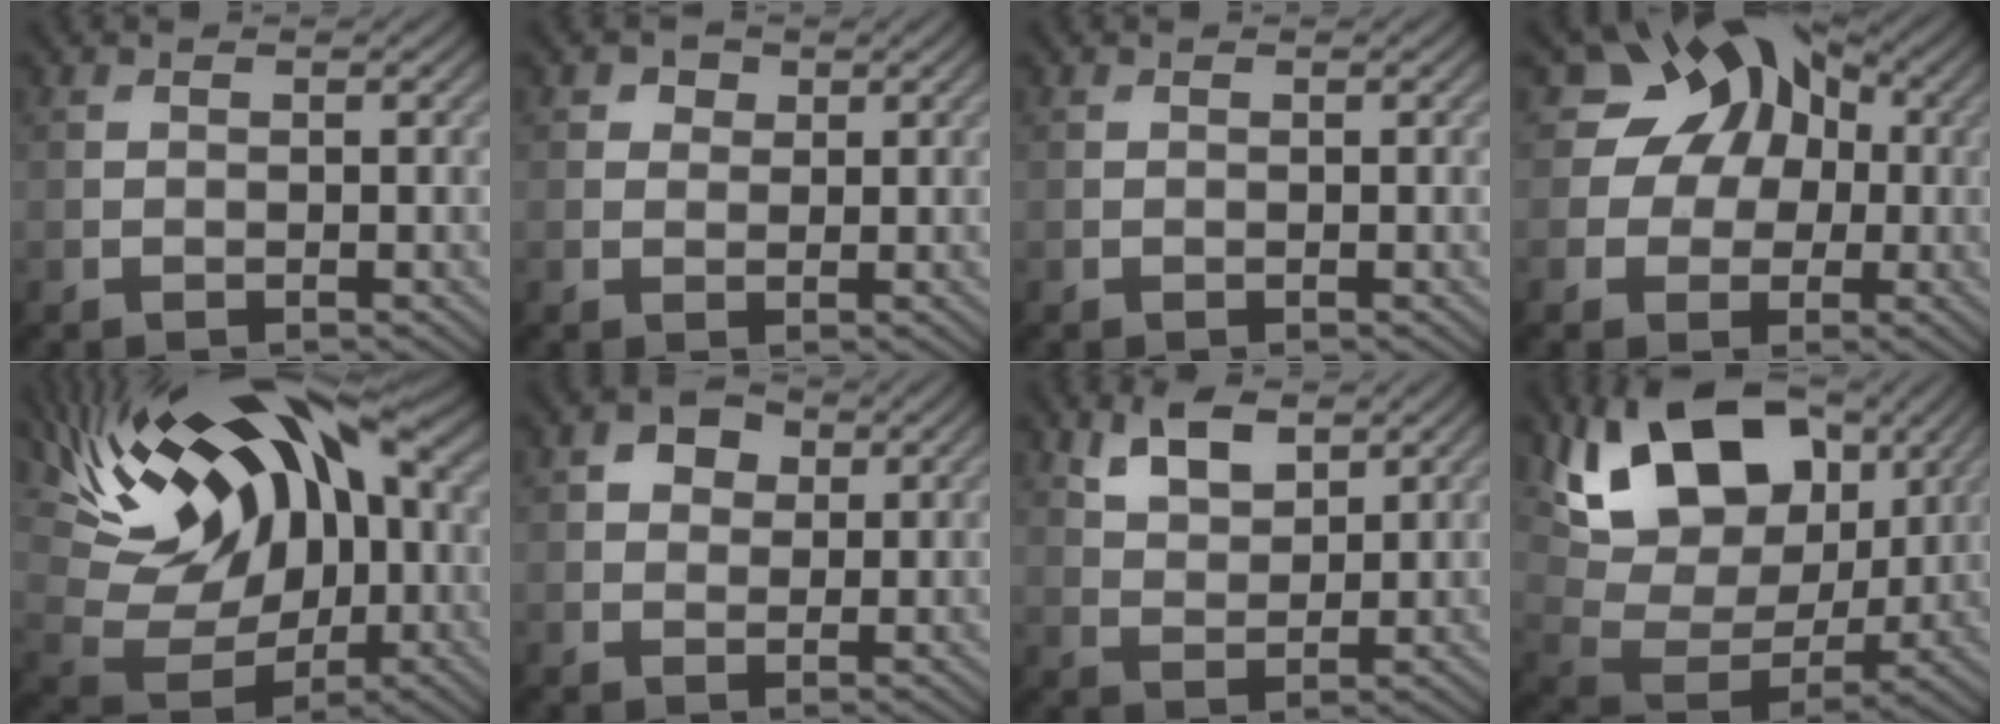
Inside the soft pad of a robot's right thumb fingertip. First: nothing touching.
{"total": 1.8, "force": [0.9, 1.4, 0.6], "torque": [-0.008, 0.001, 0.012]}
{"total": 0.0}
{"total": 10.5, "force": [2.1, 8.6, 5.6], "torque": [-0.087, 0.024, -0.003]}
{"total": 18.8, "force": [5.2, 11.0, 14.3], "torque": [-0.261, 0.042, 0.081]}
{"total": 3.5, "force": [1.4, 2.6, 1.9], "torque": [-0.034, 0.006, 0.018]}
{"total": 5.7, "force": [3.5, 2.6, 3.6], "torque": [-0.077, 0.001, 0.070]}
{"total": 16.5, "force": [8.1, 10.1, 10.1], "torque": [-0.215, 0.009, 0.146]}